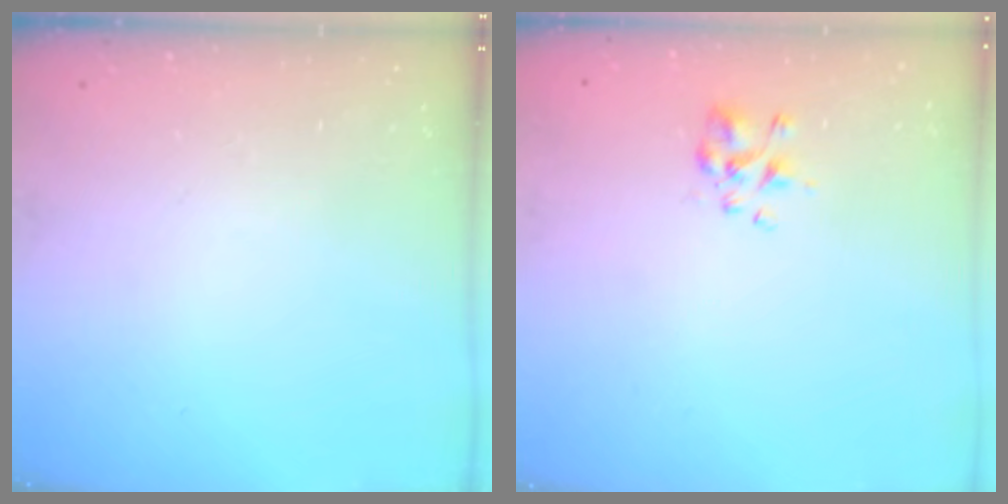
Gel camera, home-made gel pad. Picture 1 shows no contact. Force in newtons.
{"total": 1.9, "press": 1.7, "slide": 0.7}